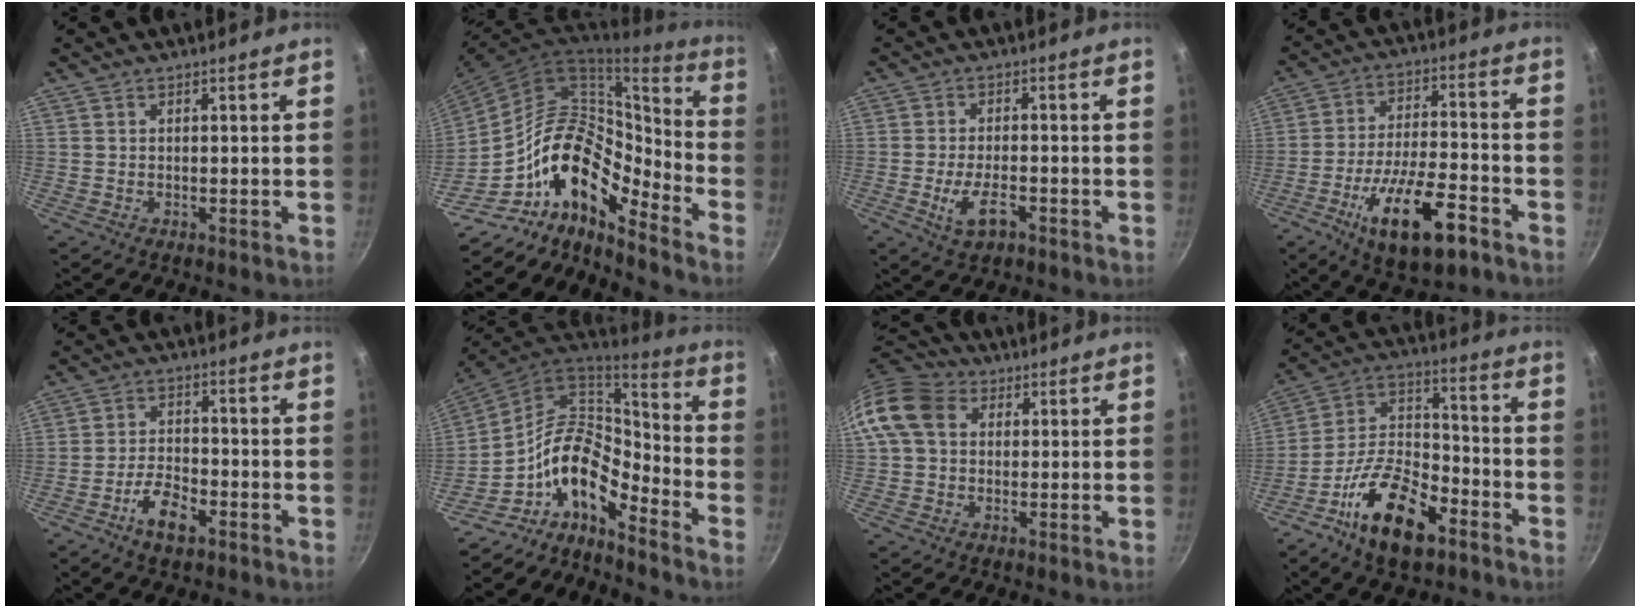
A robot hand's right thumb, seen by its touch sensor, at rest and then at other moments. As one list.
[{"total": 19.1, "force": [-11.8, 8.9, 12.0], "torque": [-0.155, 0.082, -0.226]}, {"total": 6.0, "force": [-2.6, 2.7, 4.7], "torque": [-0.083, 0.010, -0.044]}, {"total": 16.6, "force": [-8.3, 6.1, 13.0], "torque": [-0.218, 0.037, -0.140]}, {"total": 6.7, "force": [-3.7, 3.0, 4.7], "torque": [-0.082, 0.026, -0.070]}, {"total": 14.2, "force": [-7.8, 7.3, 9.4], "torque": [-0.141, 0.080, -0.164]}, {"total": 11.4, "force": [2.5, 8.9, 6.6], "torque": [-0.109, 0.019, 0.027]}, {"total": 17.4, "force": [-9.5, 8.2, 12.0], "torque": [-0.201, 0.061, -0.187]}]